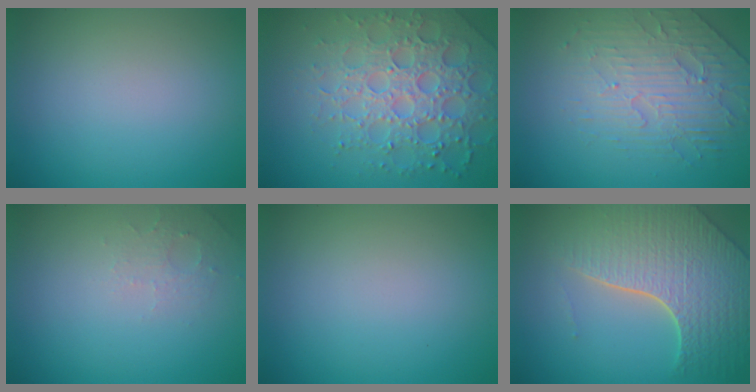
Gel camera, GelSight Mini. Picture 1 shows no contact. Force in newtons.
{"total": 6.9, "press": 6.7, "slide": 1.6}
{"total": 3.9, "press": 3.6, "slide": 1.6}
{"total": 1.6, "press": 1.5, "slide": 0.4}
{"total": 0.0}
{"total": 8.0, "press": 5.6, "slide": 5.6}